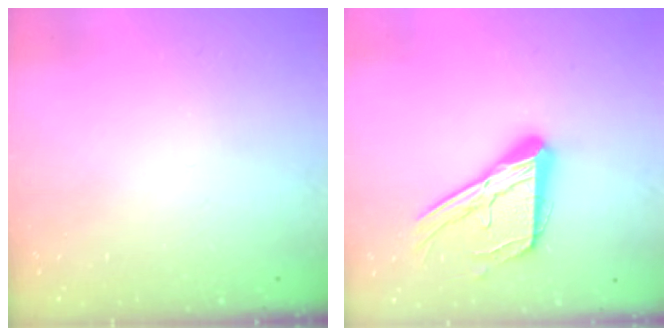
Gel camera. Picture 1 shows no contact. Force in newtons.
{"total": 17.1, "press": 17.0, "slide": 1.6}